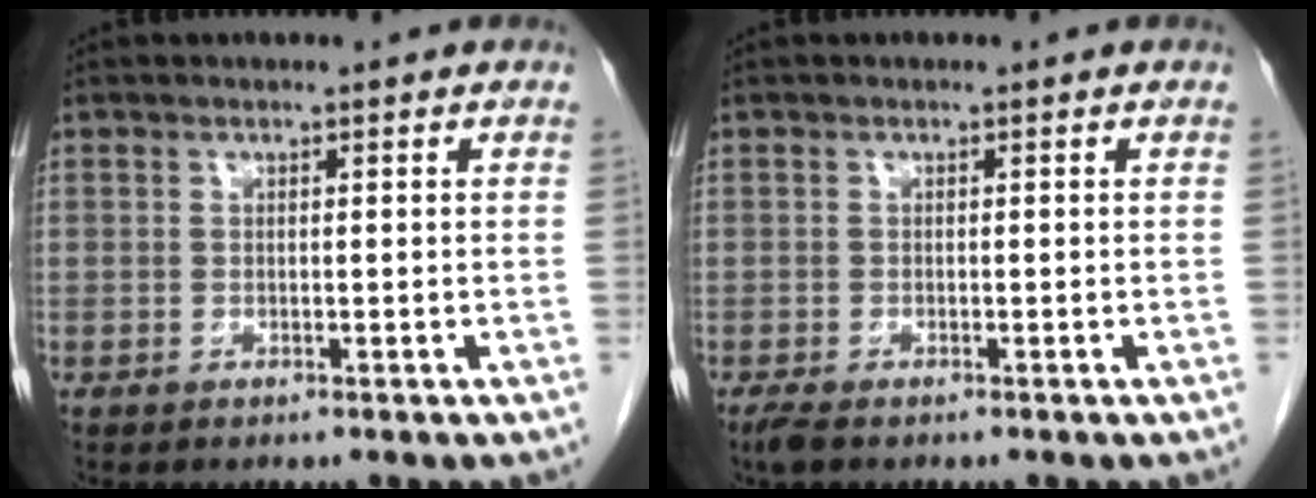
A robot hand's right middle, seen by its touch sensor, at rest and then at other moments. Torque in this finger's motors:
{"motor_torque": [0.32, -0.11, 0.03, 0.01]}